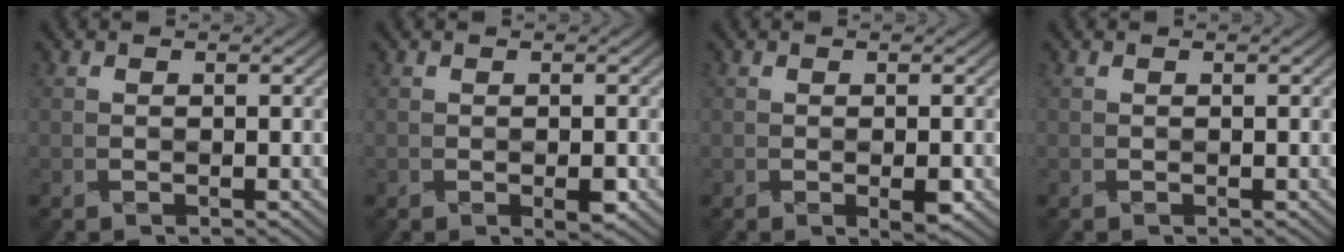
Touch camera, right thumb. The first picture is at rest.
{"total": 1.4, "force": [-0.5, 0.5, 1.2], "torque": [-0.021, -0.002, -0.007]}
{"total": 1.4, "force": [-0.5, 0.4, 1.3], "torque": [-0.023, -0.002, -0.007]}
{"total": 0.0}